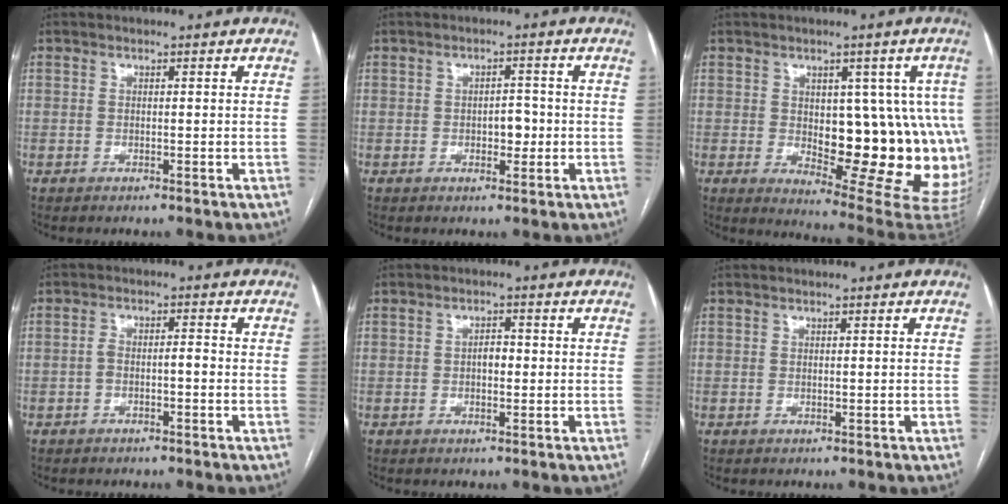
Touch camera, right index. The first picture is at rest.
{"total": 2.9, "force": [-0.4, 1.6, 2.3], "torque": [-0.028, 0.007, -0.003]}
{"total": 16.4, "force": [-0.3, 6.5, 15.0], "torque": [-0.131, 0.008, 0.017]}
{"total": 2.4, "force": [-0.9, 0.8, 2.1], "torque": [-0.038, 0.014, -0.013]}
{"total": 2.1, "force": [-0.1, 1.2, 1.8], "torque": [-0.025, 0.006, -0.002]}
{"total": 0.0}